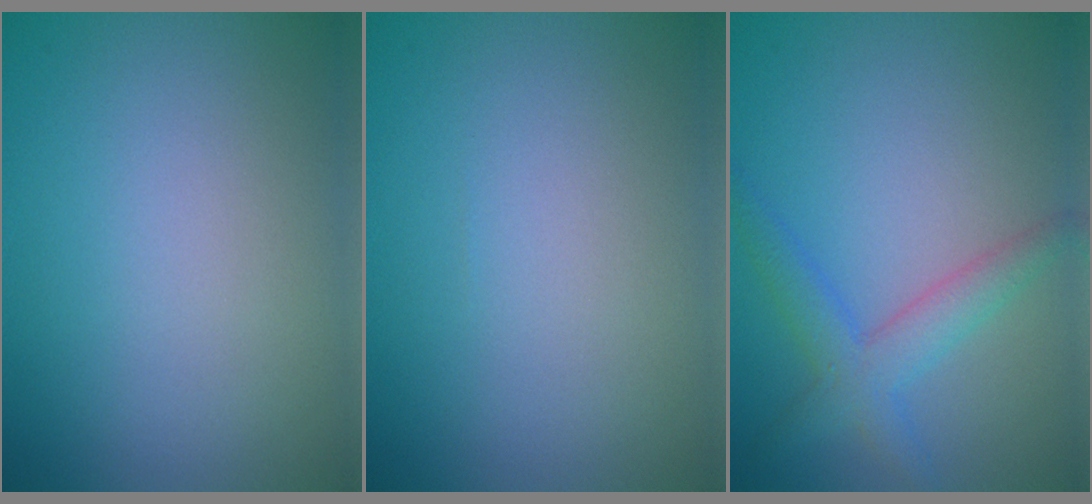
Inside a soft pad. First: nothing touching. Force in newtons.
{"total": 0.0}
{"total": 2.4, "press": 2.4, "slide": 0.2}